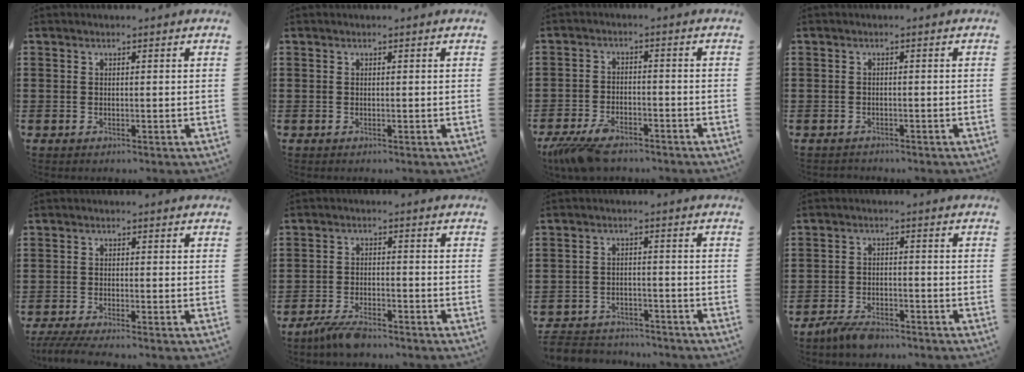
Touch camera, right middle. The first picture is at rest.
{"total": 0.0}
{"total": 5.7, "force": [-4.5, 1.1, 3.2], "torque": [-0.087, -0.013, -0.091]}
{"total": 0.9, "force": [-0.9, 0.2, -0.2], "torque": [0.001, 0.002, -0.020]}
{"total": 2.6, "force": [-2.3, -0.1, 1.2], "torque": [-0.034, -0.010, -0.048]}
{"total": 4.0, "force": [-3.4, 0.8, 2.0], "torque": [-0.054, -0.002, -0.069]}
{"total": 3.4, "force": [-3.3, 0.8, -0.2], "torque": [-0.012, -0.003, -0.073]}
{"total": 3.5, "force": [-2.9, 1.1, 1.6], "torque": [-0.041, 0.004, -0.060]}